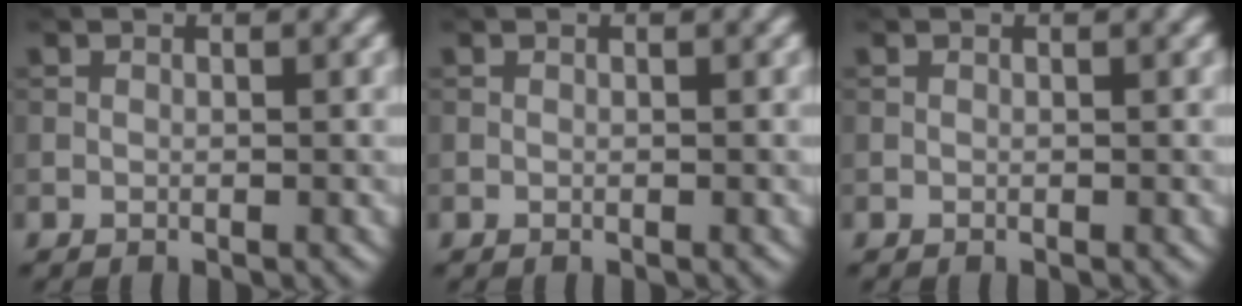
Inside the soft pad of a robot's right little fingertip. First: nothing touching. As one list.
[{"total": 0.0}, {"total": 0.0}]